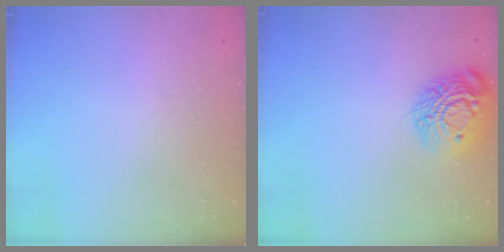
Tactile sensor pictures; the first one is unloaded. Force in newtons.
{"total": 15.8, "press": 15.7, "slide": 1.3}